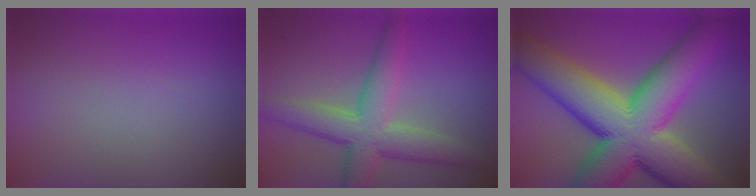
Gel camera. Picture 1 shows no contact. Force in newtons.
{"total": 5.9, "press": 5.9, "slide": 0.3}
{"total": 16.2, "press": 16.2, "slide": 0.8}